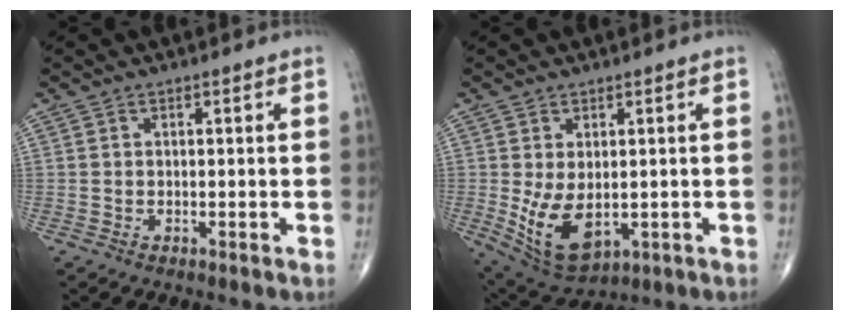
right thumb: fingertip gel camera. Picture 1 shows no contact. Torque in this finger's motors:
{"motor_torque": [-0.22, 0.62, 0.92, 0.14, 0.28]}